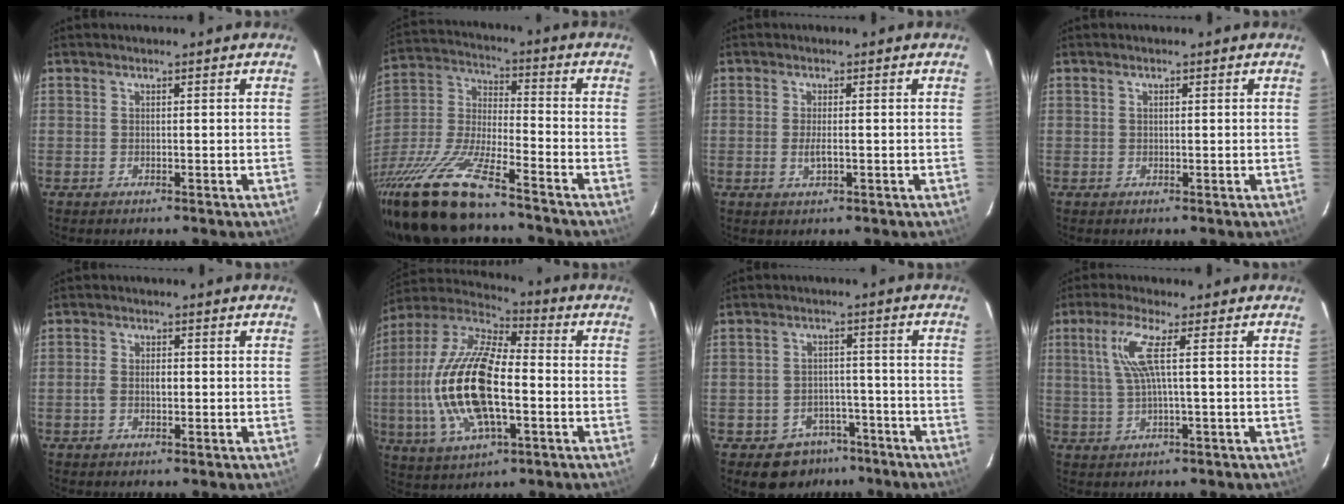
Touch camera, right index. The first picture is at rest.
{"total": 22.2, "force": [-16.9, 4.1, 13.8], "torque": [-0.294, -0.040, -0.316]}
{"total": 2.5, "force": [-0.5, 0.5, 2.3], "torque": [-0.046, -0.004, -0.008]}
{"total": 0.6, "force": [0.2, 0.4, 0.4], "torque": [-0.006, 0.004, 0.003]}
{"total": 2.7, "force": [-0.5, 1.5, 2.2], "torque": [-0.045, 0.005, -0.009]}
{"total": 21.3, "force": [-3.1, 8.8, 19.1], "torque": [-0.397, -0.003, -0.063]}
{"total": 7.6, "force": [-5.1, 5.4, 1.7], "torque": [-0.040, 0.025, -0.056]}
{"total": 6.2, "force": [1.3, -0.1, 6.1], "torque": [-0.120, 0.003, 0.035]}